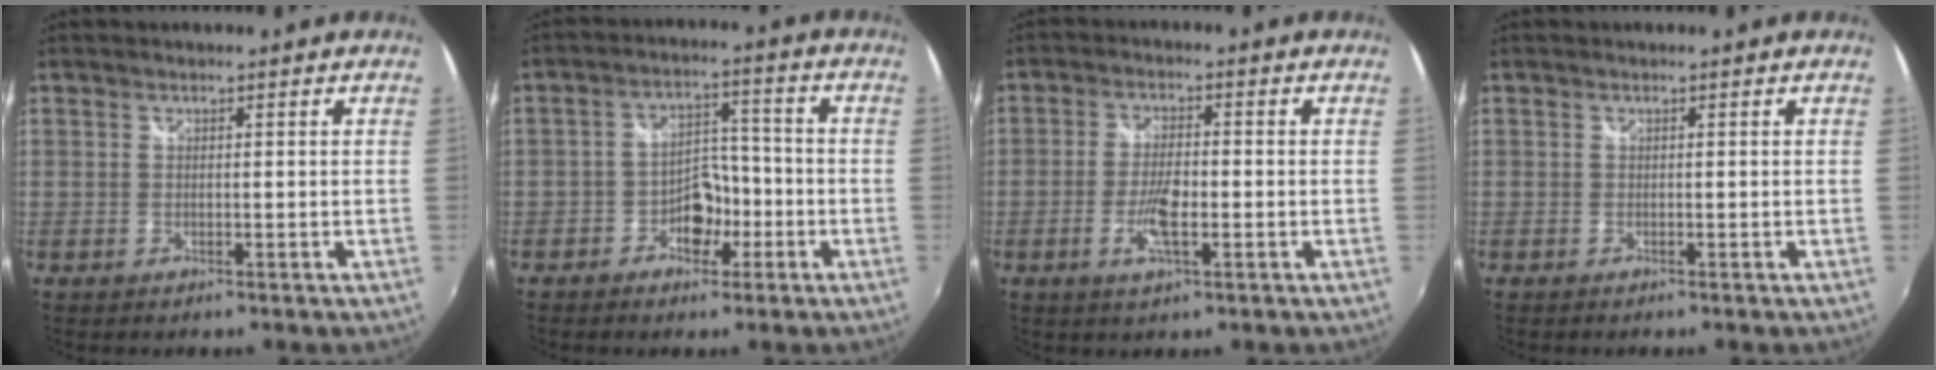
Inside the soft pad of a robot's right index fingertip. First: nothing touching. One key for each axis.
{"total": 6.4, "fx": -3.2, "fy": 4.6, "fz": 3.1, "tx": -0.050, "ty": 0.019, "tz": -0.046}
{"total": 5.5, "fx": -1.7, "fy": 1.5, "fz": 5.0, "tx": -0.106, "ty": 0.001, "tz": -0.031}
{"total": 0.0}